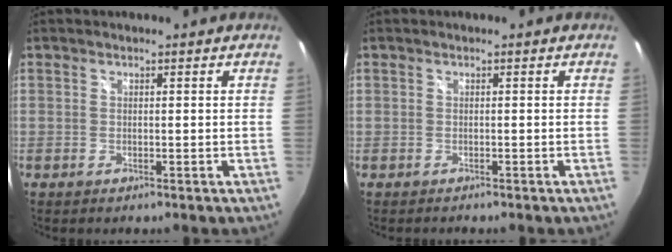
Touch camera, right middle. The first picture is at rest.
{"total": 0.7, "force": [0.0, -0.6, -0.3], "torque": [0.007, -0.003, -0.006]}